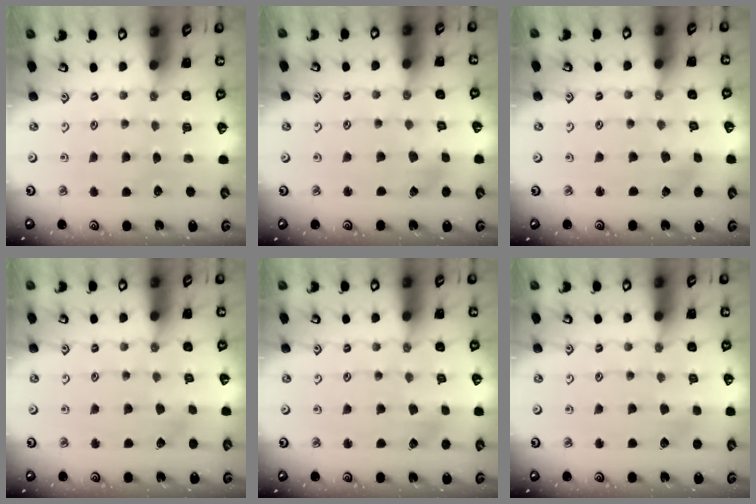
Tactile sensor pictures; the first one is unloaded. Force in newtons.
{"total": 1.4, "press": 1.4, "slide": 0.2}
{"total": 0.8, "press": 0.8, "slide": 0.2}
{"total": 2.4, "press": 2.4, "slide": 0.3}
{"total": 2.3, "press": 2.3, "slide": 0.3}
{"total": 2.9, "press": 2.9, "slide": 0.4}